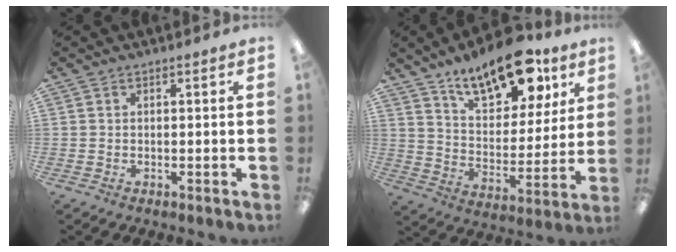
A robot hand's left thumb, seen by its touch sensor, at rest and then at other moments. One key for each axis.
{"total": 17.0, "fx": 12.9, "fy": 7.3, "fz": 8.4, "tx": -0.134, "ty": -0.076, "tz": 0.223}